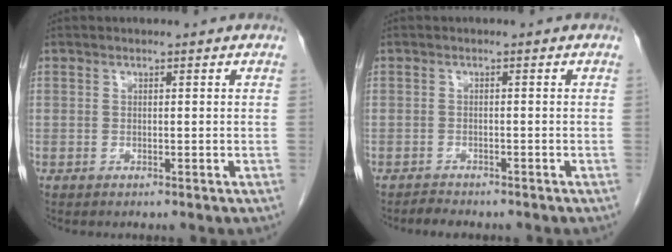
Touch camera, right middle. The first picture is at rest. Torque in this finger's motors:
{"motor_torque": [0.22, -0.08, 0.00, 0.01]}